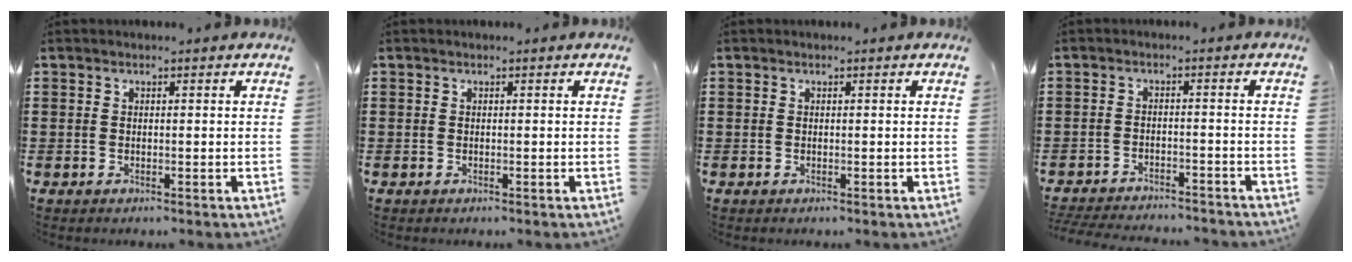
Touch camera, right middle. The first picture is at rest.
{"total": 0.0}
{"total": 0.0}
{"total": 3.5, "force": [-3.5, 0.2, 0.4], "torque": [-0.016, -0.001, -0.076]}